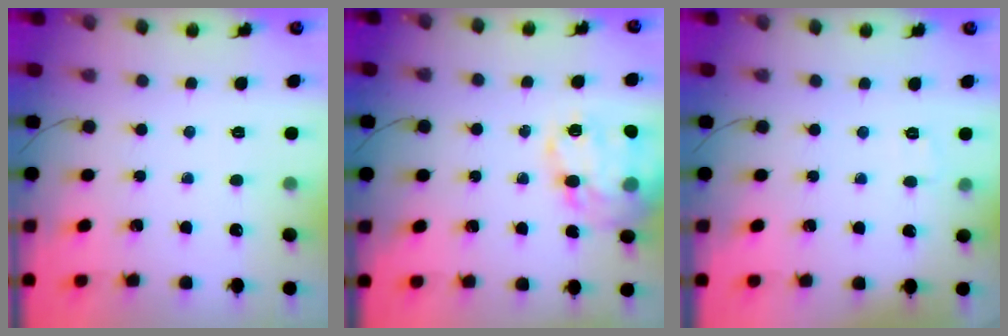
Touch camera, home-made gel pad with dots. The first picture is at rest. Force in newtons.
{"total": 20.0, "press": 19.9, "slide": 2.1}
{"total": 2.4, "press": 2.1, "slide": 1.1}